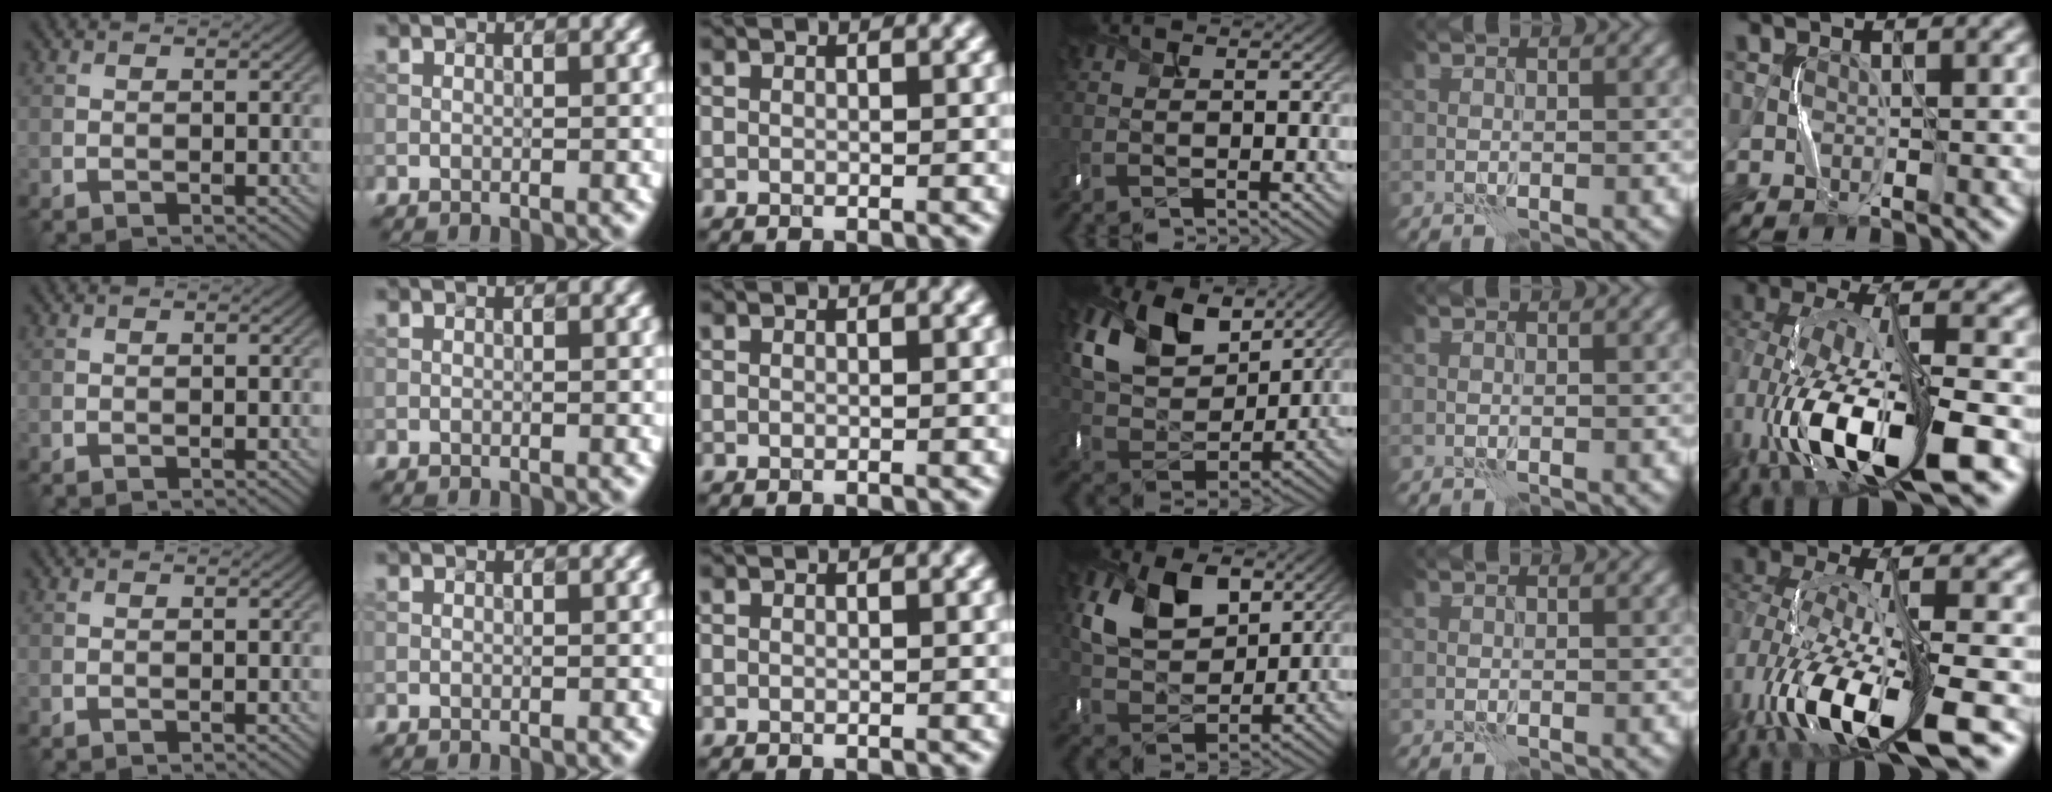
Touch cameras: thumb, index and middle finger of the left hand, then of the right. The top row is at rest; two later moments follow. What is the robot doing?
{"motion": "shake", "object": "handbell"}